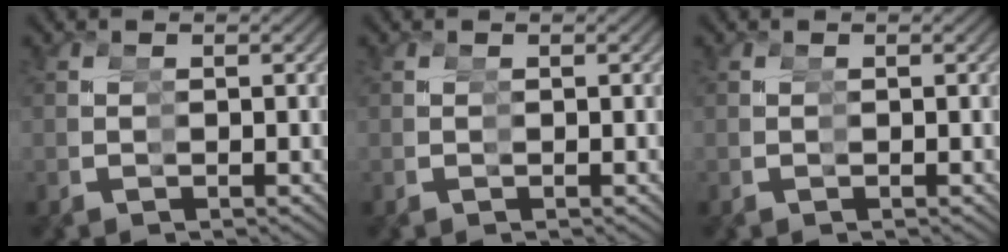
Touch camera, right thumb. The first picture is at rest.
{"total": 0.0}
{"total": 0.0}